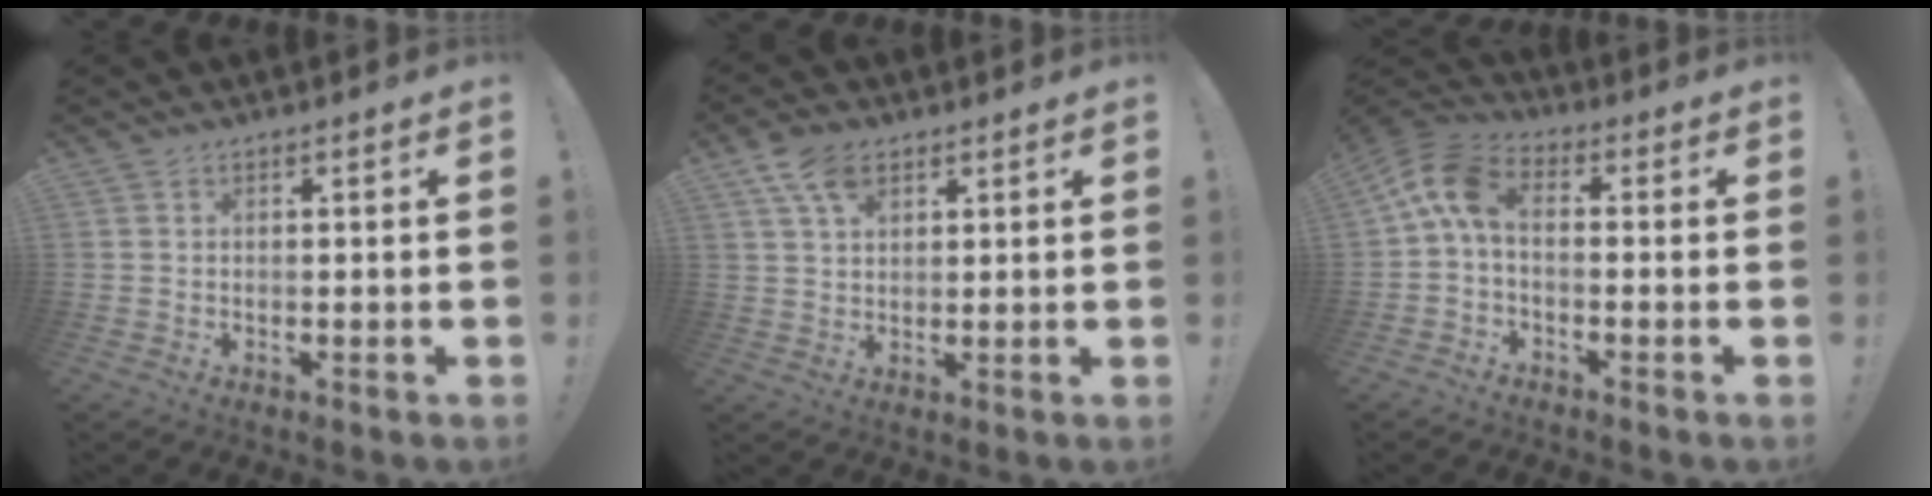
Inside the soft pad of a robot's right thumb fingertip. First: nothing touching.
{"total": 7.5, "force": [4.1, 4.4, 4.4], "torque": [-0.071, -0.011, 0.078]}
{"total": 9.3, "force": [0.9, 4.9, 7.8], "torque": [-0.160, 0.006, 0.023]}